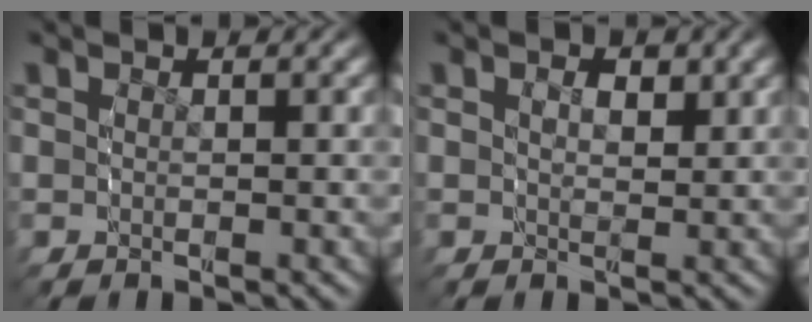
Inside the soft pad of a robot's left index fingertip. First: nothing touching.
{"total": 1.5, "force": [0.2, 0.9, 1.1], "torque": [-0.010, -0.006, 0.004]}